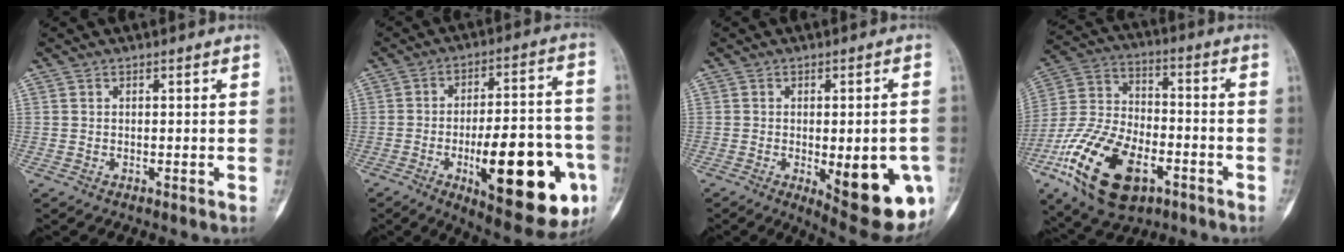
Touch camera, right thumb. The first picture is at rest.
{"total": 25.0, "force": [-8.2, 8.8, 21.9], "torque": [-0.269, 0.018, -0.102]}
{"total": 16.8, "force": [-4.5, 5.9, 15.1], "torque": [-0.146, -0.001, -0.034]}
{"total": 21.1, "force": [-9.2, 11.5, 15.1], "torque": [-0.284, 0.036, -0.160]}